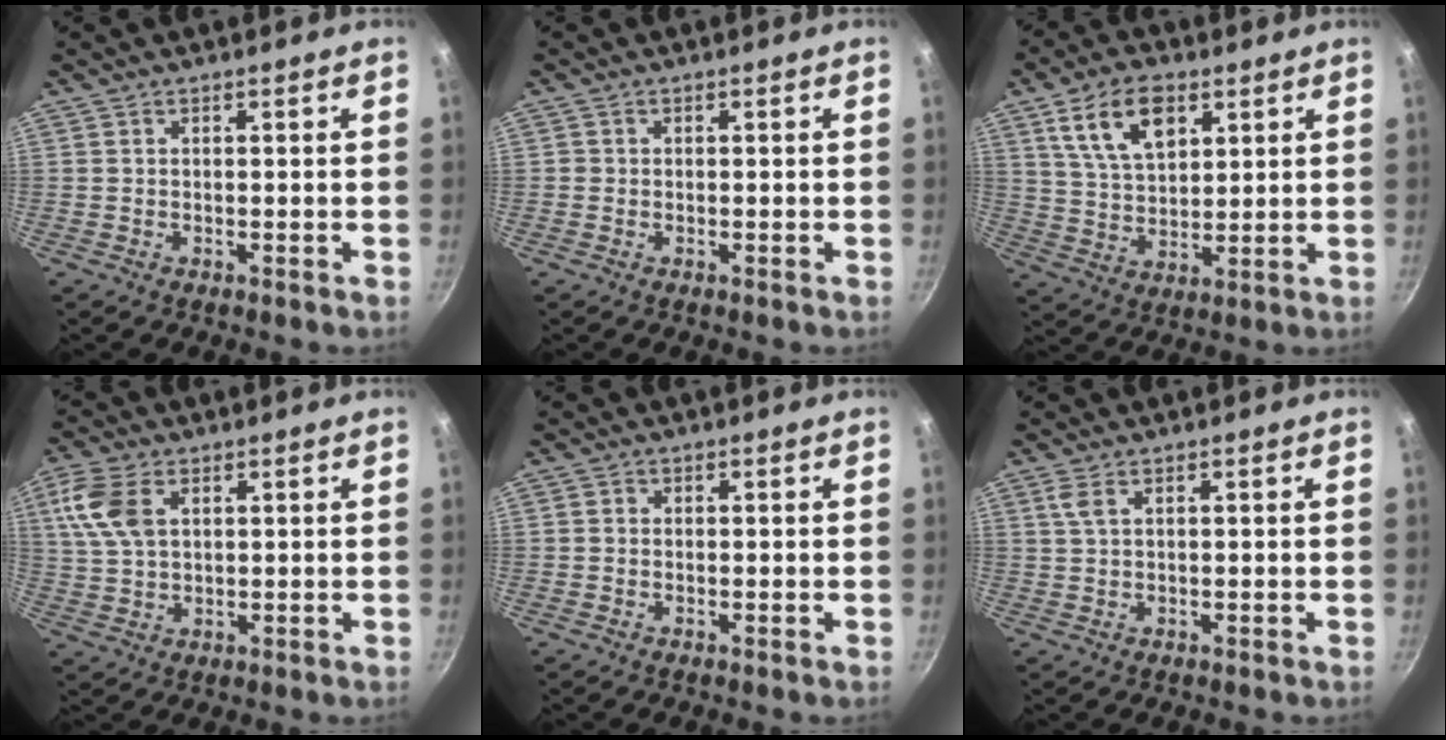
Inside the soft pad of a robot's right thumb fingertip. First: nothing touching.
{"total": 0.6, "force": [-0.1, 0.6, 0.1], "torque": [-0.001, 0.000, -0.005]}
{"total": 12.0, "force": [5.6, 6.9, 8.2], "torque": [-0.125, -0.016, 0.105]}
{"total": 9.0, "force": [2.9, 5.5, 6.5], "torque": [-0.135, 0.002, 0.054]}
{"total": 0.9, "force": [-0.2, 0.9, 0.3], "torque": [-0.003, 0.003, -0.006]}
{"total": 2.1, "force": [0.9, 0.8, 1.7], "torque": [-0.036, -0.001, 0.020]}